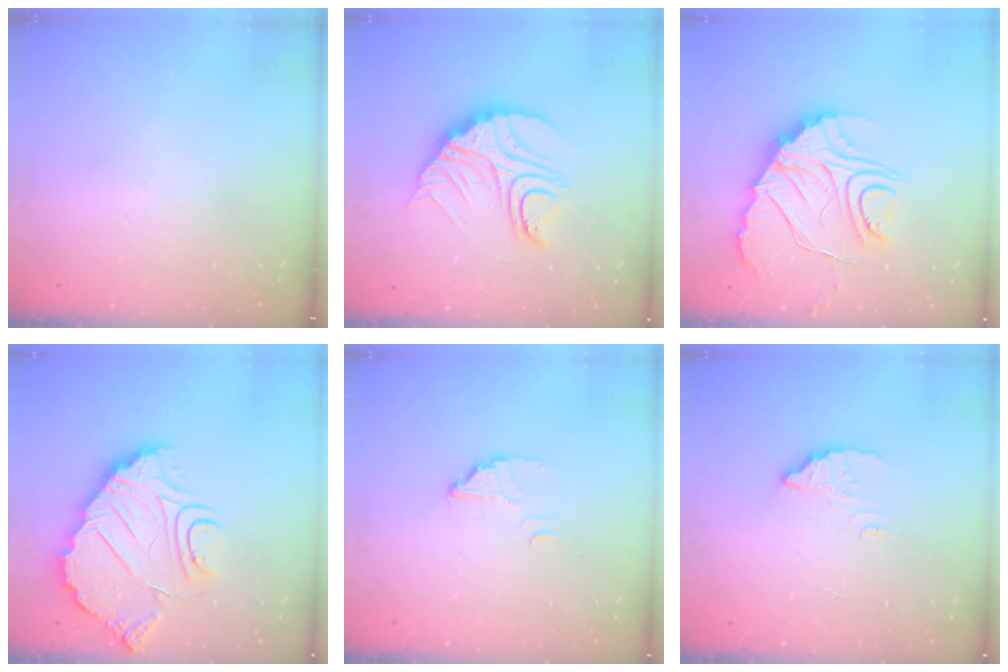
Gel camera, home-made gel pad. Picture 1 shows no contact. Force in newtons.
{"total": 13.2, "press": 13.2, "slide": 1.0}
{"total": 15.6, "press": 15.6, "slide": 1.4}
{"total": 14.6, "press": 14.6, "slide": 1.3}
{"total": 2.8, "press": 2.8, "slide": 0.1}
{"total": 3.0, "press": 3.0, "slide": 0.1}